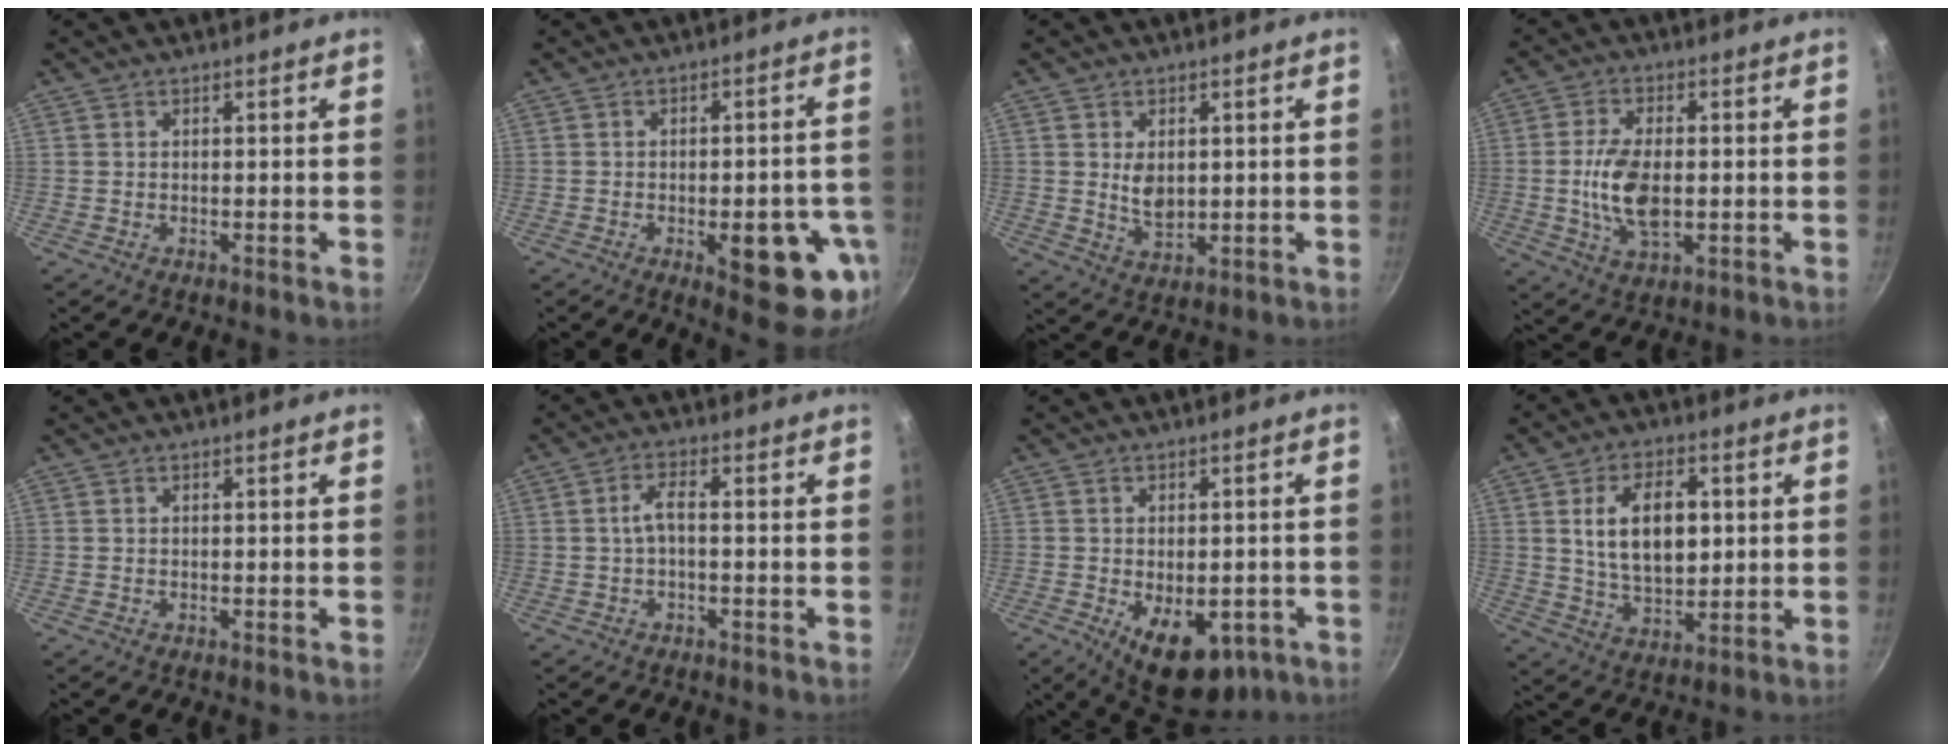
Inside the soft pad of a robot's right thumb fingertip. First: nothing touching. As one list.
[{"total": 14.5, "force": [-5.0, 5.1, 12.7], "torque": [-0.125, 0.018, -0.049]}, {"total": 5.0, "force": [0.8, 3.3, 3.7], "torque": [-0.049, -0.013, 0.023]}, {"total": 10.2, "force": [-0.7, 5.3, 8.7], "torque": [-0.168, -0.003, -0.010]}, {"total": 0.0}, {"total": 3.2, "force": [-0.2, 1.3, 2.9], "torque": [-0.059, 0.012, -0.008]}, {"total": 13.2, "force": [-5.2, 7.4, 9.6], "torque": [-0.132, 0.002, -0.058]}, {"total": 12.7, "force": [2.3, 7.5, 10.0], "torque": [-0.147, -0.007, 0.046]}]